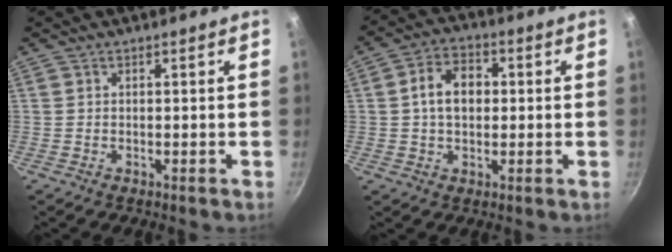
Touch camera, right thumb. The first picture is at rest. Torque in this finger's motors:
{"motor_torque": [0.27, 1.81, 1.19, -0.16, 0.17]}